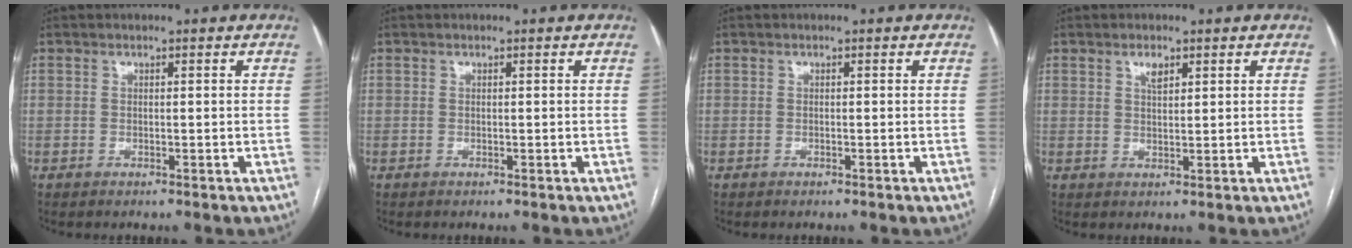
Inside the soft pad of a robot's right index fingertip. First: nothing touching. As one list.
[{"total": 0.0}, {"total": 0.0}, {"total": 2.1, "force": [1.2, 0.8, 1.5], "torque": [-0.027, 0.000, 0.023]}]